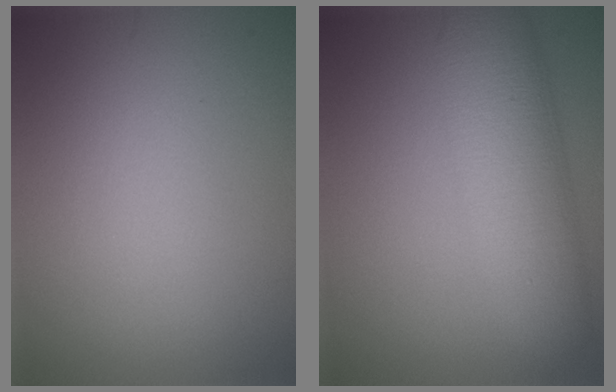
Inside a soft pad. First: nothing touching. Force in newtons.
{"total": 7.4, "press": 7.4, "slide": 0.2}